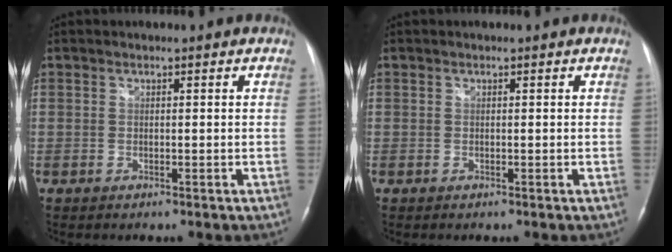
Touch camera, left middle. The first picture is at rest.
{"total": 0.0}